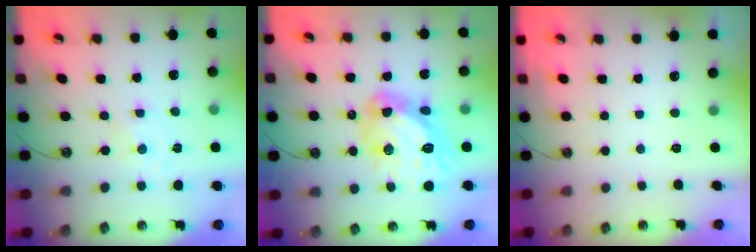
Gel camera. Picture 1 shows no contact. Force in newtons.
{"total": 18.7, "press": 18.6, "slide": 1.6}
{"total": 0.0}